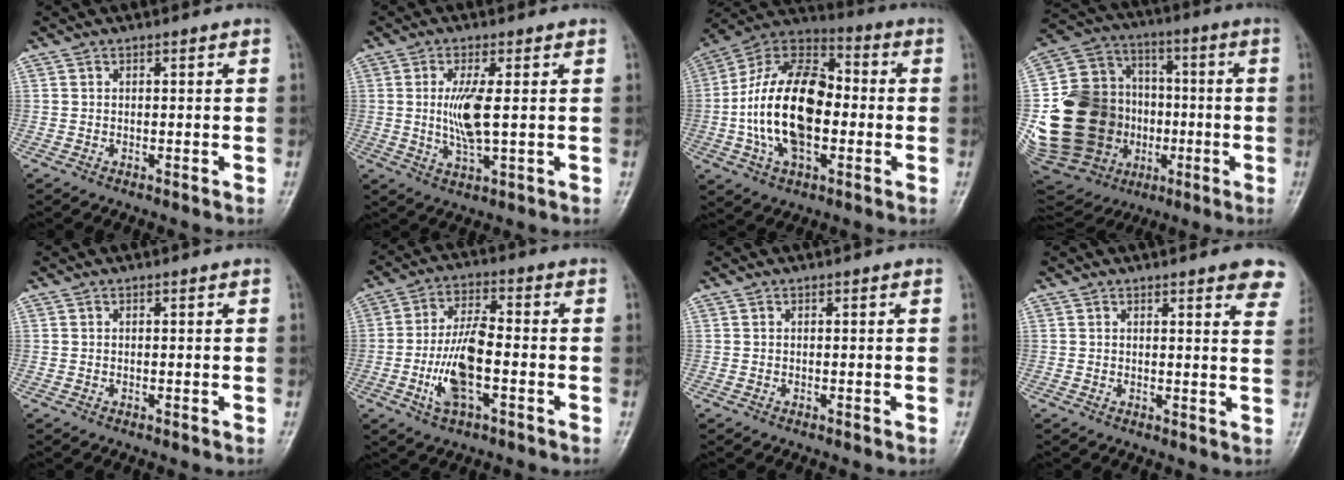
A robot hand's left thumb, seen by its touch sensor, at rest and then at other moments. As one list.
[{"total": 6.9, "force": [0.7, 1.6, 6.7], "torque": [-0.146, -0.018, 0.014]}, {"total": 20.7, "force": [-1.8, 12.0, 16.7], "torque": [-0.295, 0.030, -0.036]}, {"total": 29.4, "force": [-4.2, 23.1, 17.8], "torque": [-0.356, 0.060, -0.052]}, {"total": 0.0}, {"total": 10.6, "force": [-2.8, 4.2, 9.3], "torque": [-0.187, 0.019, -0.054]}, {"total": 0.0}, {"total": 7.6, "force": [5.5, 1.8, 5.0], "torque": [-0.034, -0.019, 0.050]}]